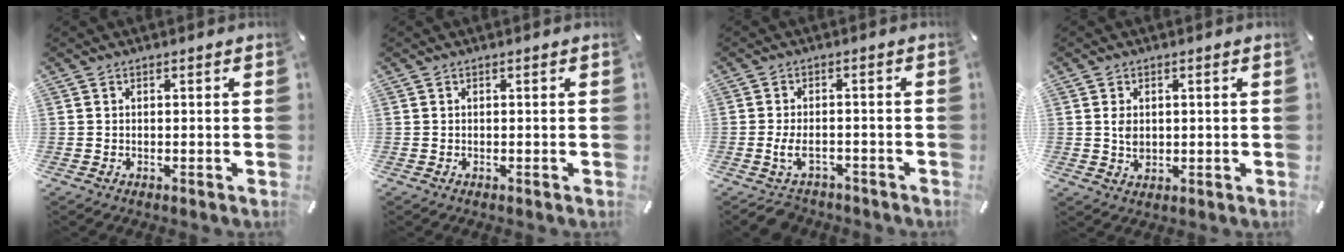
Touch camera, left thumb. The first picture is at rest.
{"total": 0.0}
{"total": 5.4, "force": [-2.6, 3.1, 3.6], "torque": [-0.076, 0.010, -0.049]}
{"total": 3.4, "force": [0.3, 2.5, 2.3], "torque": [-0.054, -0.004, -0.001]}